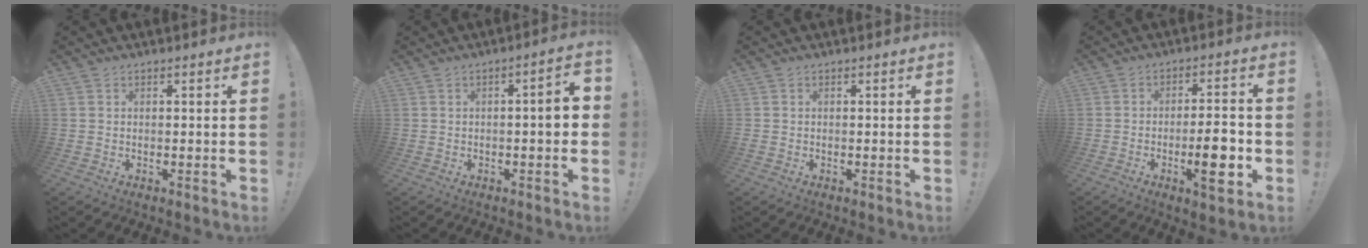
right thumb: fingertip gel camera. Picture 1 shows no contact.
{"total": 4.9, "force": [-0.6, 0.6, 4.8], "torque": [-0.067, 0.001, -0.014]}
{"total": 0.0}
{"total": 11.2, "force": [-3.5, 2.5, 10.4], "torque": [-0.149, 0.005, -0.059]}